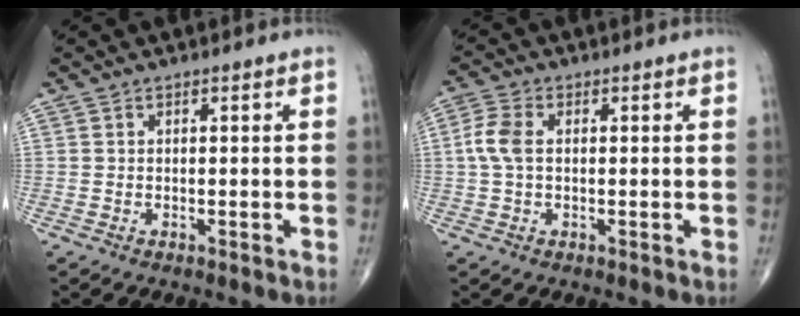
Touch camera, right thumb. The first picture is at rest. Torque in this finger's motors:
{"motor_torque": [-0.19, 0.20, 0.17, -0.08, 0.08]}